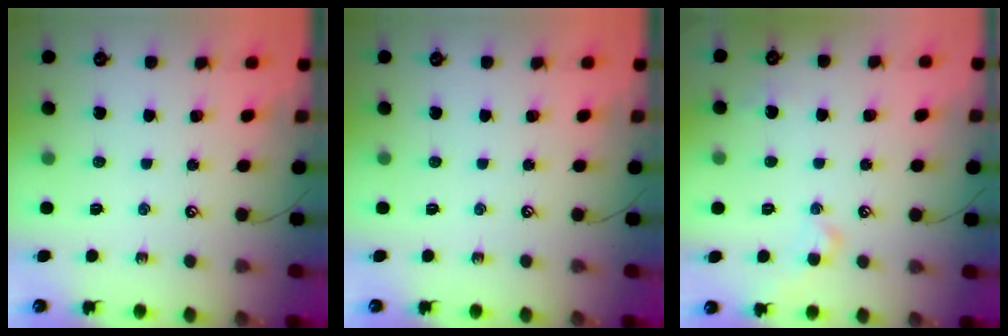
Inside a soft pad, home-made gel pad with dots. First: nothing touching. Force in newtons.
{"total": 0.0}
{"total": 1.1, "press": 1.1, "slide": 0.4}